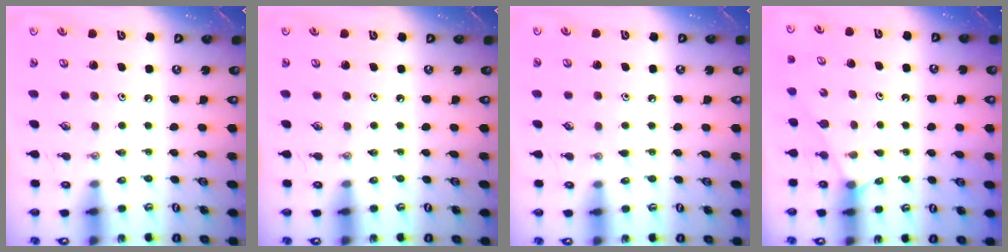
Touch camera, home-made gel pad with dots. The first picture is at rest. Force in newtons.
{"total": 0.0}
{"total": 4.2, "press": 4.2, "slide": 0.6}
{"total": 2.3, "press": 2.3, "slide": 0.4}